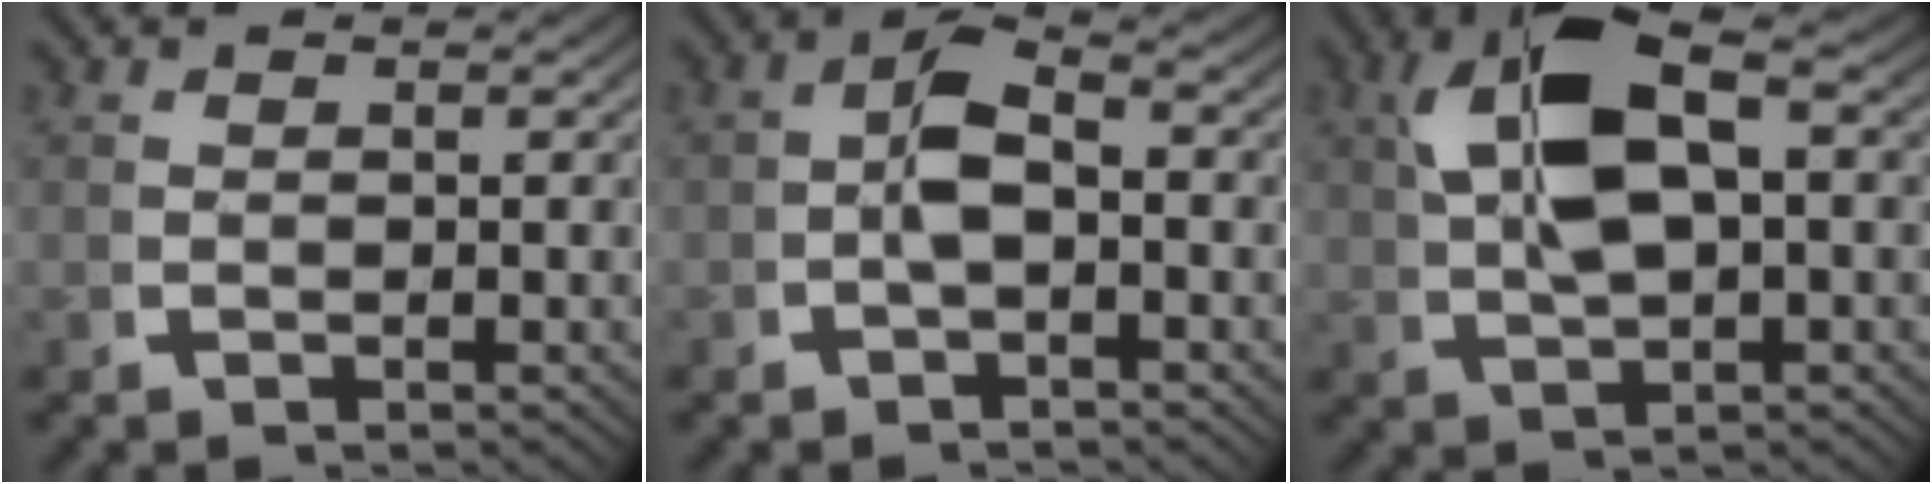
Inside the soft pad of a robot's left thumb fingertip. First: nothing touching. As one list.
[{"total": 3.8, "force": [-0.7, 2.3, 3.0], "torque": [-0.060, -0.005, -0.014]}, {"total": 9.3, "force": [1.7, 4.8, 7.8], "torque": [-0.155, -0.008, 0.040]}]